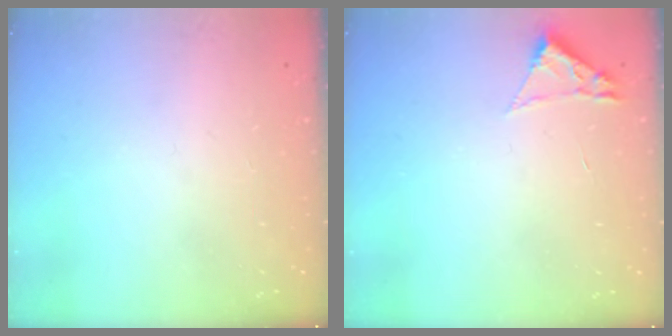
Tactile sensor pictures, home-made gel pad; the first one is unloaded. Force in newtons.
{"total": 1.8, "press": 1.8, "slide": 0.2}